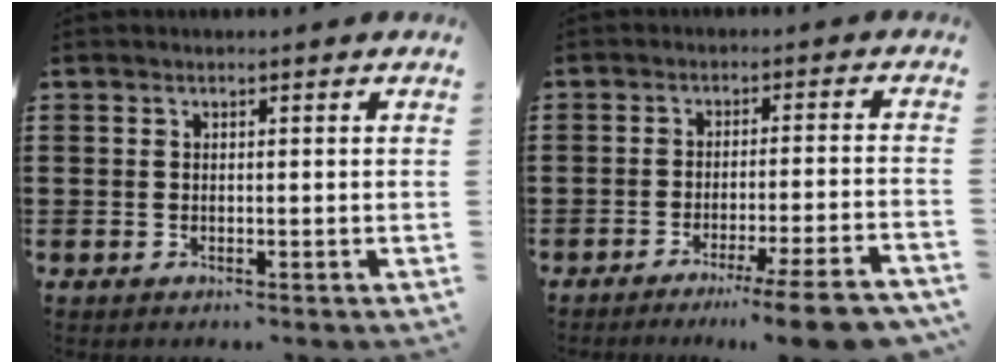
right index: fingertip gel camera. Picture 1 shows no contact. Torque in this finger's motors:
{"motor_torque": [1.46, -0.68, 0.66, 0.11]}